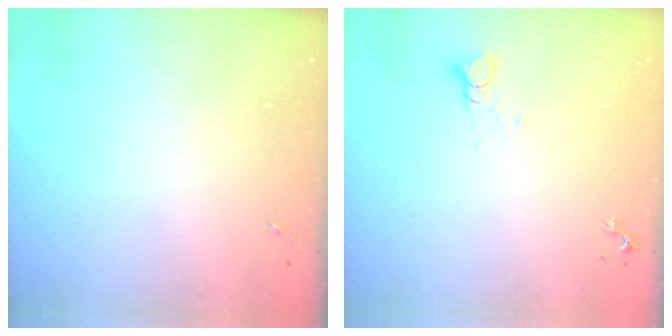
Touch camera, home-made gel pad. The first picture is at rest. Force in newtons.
{"total": 3.2, "press": 3.2, "slide": 0.2}